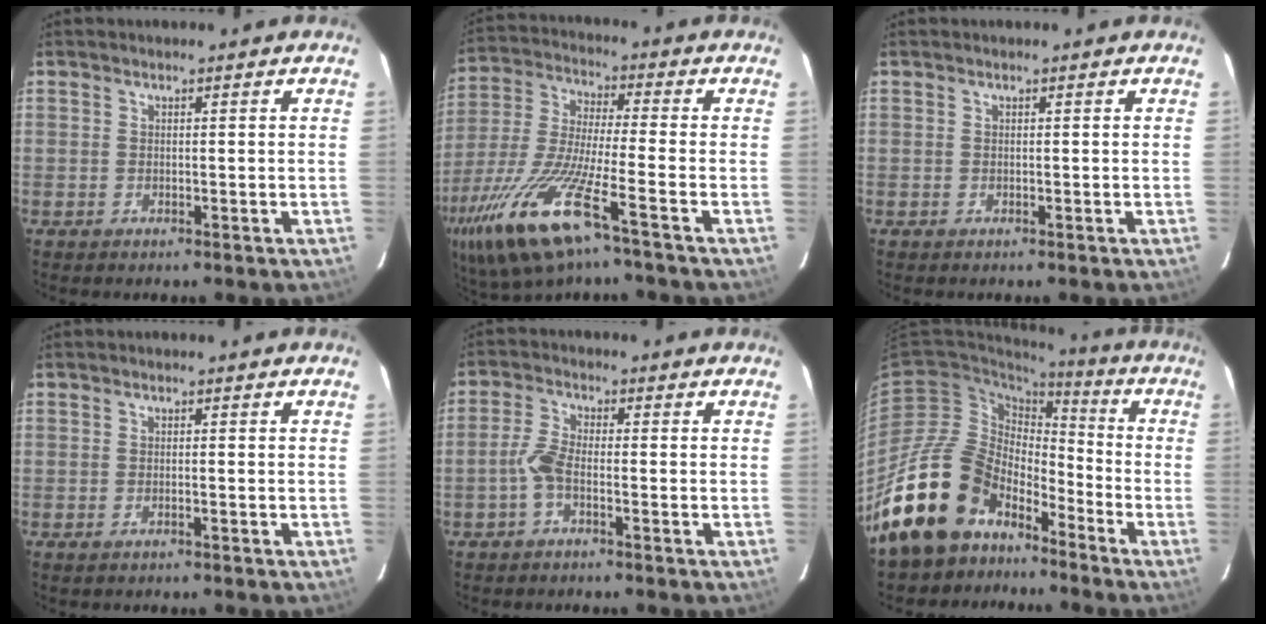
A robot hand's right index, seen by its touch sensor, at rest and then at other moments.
{"total": 19.2, "force": [-10.8, 2.8, 15.6], "torque": [-0.333, -0.044, -0.208]}
{"total": 0.0}
{"total": 1.0, "force": [-0.7, 0.0, 0.7], "torque": [-0.015, 0.002, -0.013]}
{"total": 3.7, "force": [-1.7, 1.1, 3.1], "torque": [-0.074, 0.007, -0.038]}
{"total": 18.3, "force": [-13.4, 10.4, 6.7], "torque": [-0.145, 0.021, -0.233]}